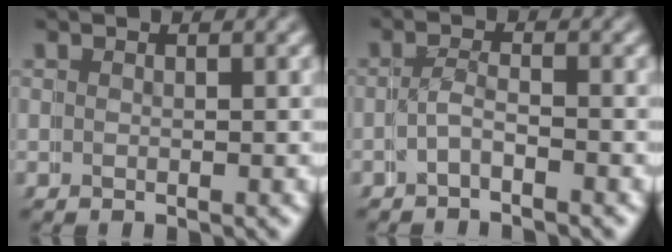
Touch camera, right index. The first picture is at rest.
{"total": 1.4, "force": [-1.3, -0.1, -0.3], "torque": [-0.006, -0.009, -0.029]}